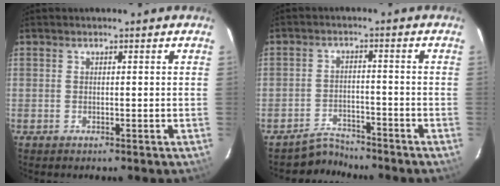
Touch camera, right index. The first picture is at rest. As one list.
[{"total": 4.4, "force": [-4.1, 1.5, -0.8], "torque": [0.001, 0.014, -0.068]}]